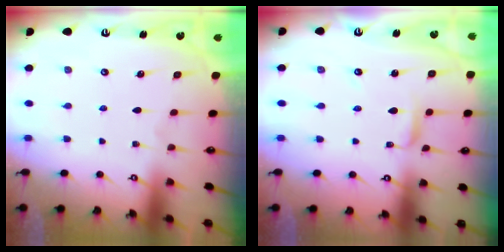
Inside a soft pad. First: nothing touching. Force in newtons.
{"total": 2.9, "press": 2.8, "slide": 0.3}